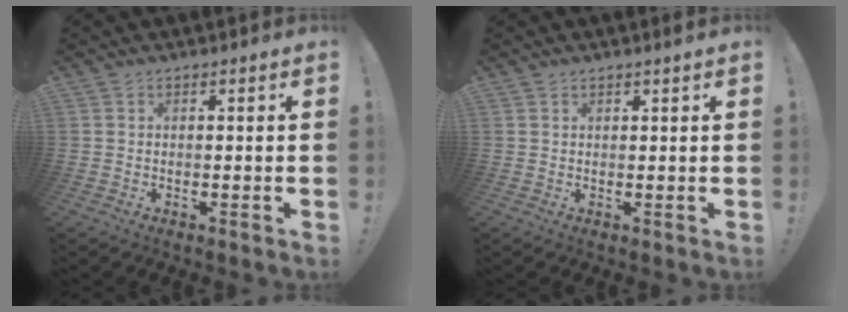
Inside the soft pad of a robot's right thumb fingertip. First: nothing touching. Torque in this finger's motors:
{"motor_torque": [0.16, -0.30, -0.31, 0.26, 0.04]}